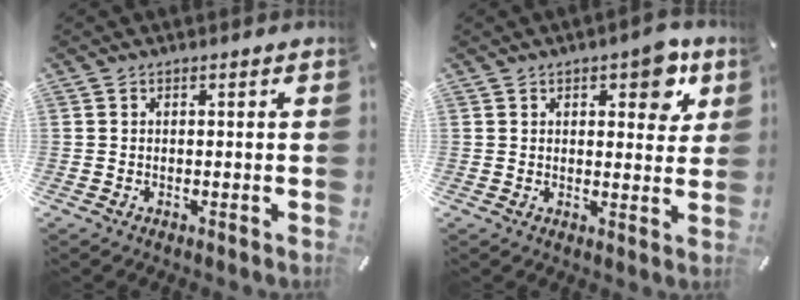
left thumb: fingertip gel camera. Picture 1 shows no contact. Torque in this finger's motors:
{"motor_torque": [0.38, -0.38, 0.25, -0.07, -0.01]}